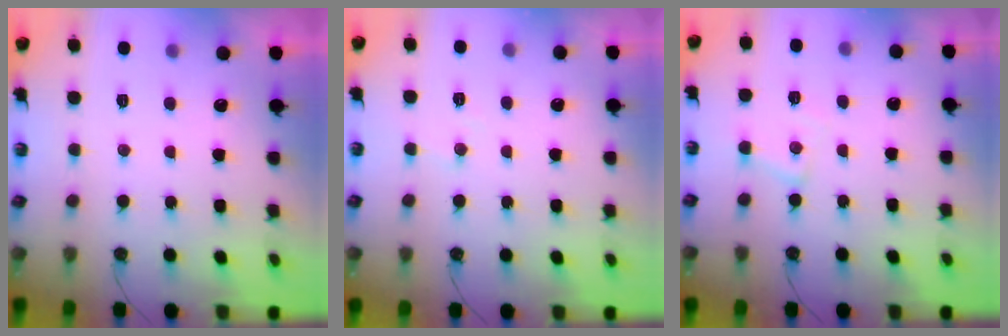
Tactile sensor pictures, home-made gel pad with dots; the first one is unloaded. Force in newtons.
{"total": 5.2, "press": 5.2, "slide": 0.8}
{"total": 8.1, "press": 8.0, "slide": 0.6}